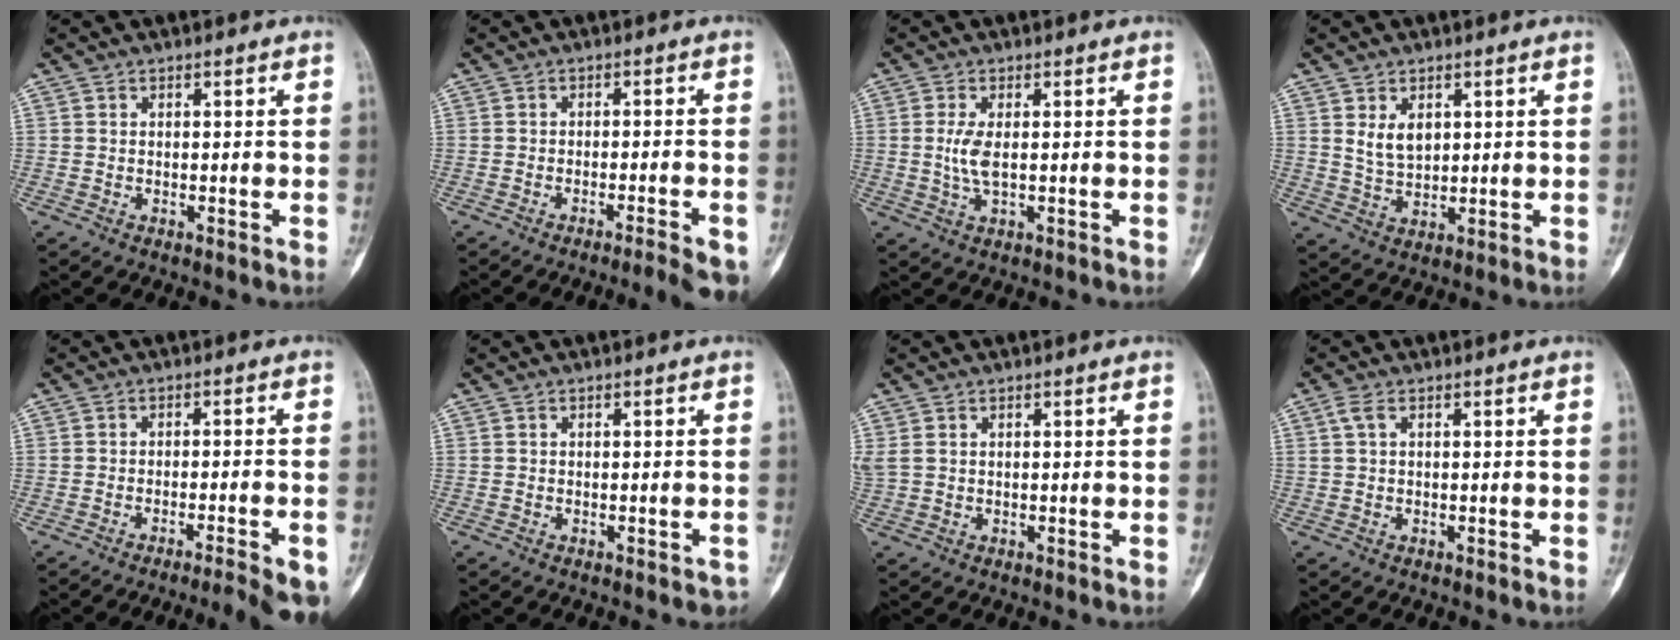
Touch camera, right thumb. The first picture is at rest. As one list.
[{"total": 8.3, "force": [-6.0, 0.6, 5.7], "torque": [-0.067, 0.019, -0.082]}, {"total": 3.9, "force": [0.2, 1.4, 3.6], "torque": [-0.084, -0.006, 0.006]}, {"total": 4.9, "force": [1.8, 3.1, 3.4], "torque": [-0.047, -0.016, 0.040]}, {"total": 11.4, "force": [-8.4, 1.2, 7.6], "torque": [-0.078, 0.032, -0.108]}, {"total": 1.8, "force": [-1.3, 0.8, 0.9], "torque": [-0.001, 0.011, -0.013]}, {"total": 1.9, "force": [0.7, 1.2, 1.3], "torque": [-0.047, 0.008, 0.022]}, {"total": 2.0, "force": [0.7, 0.9, 1.7], "torque": [-0.048, 0.009, 0.019]}]